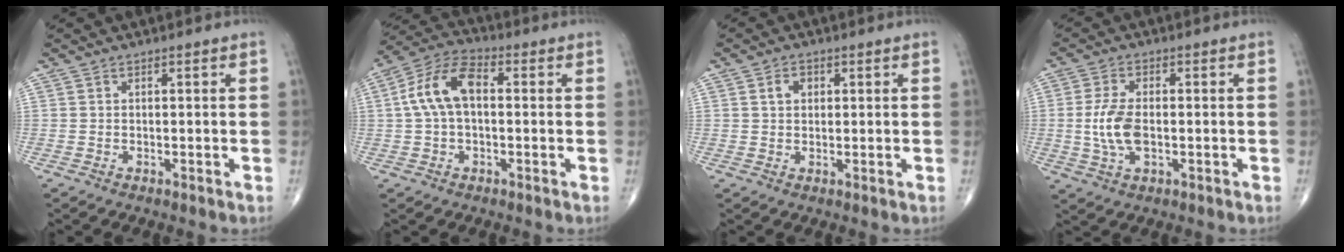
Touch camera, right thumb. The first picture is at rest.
{"total": 10.2, "force": [0.8, 5.7, 8.4], "torque": [-0.168, 0.033, 0.008]}
{"total": 2.7, "force": [0.9, 2.0, 1.5], "torque": [-0.017, 0.002, 0.015]}
{"total": 7.3, "force": [-0.6, 3.7, 6.3], "torque": [-0.139, 0.000, -0.011]}